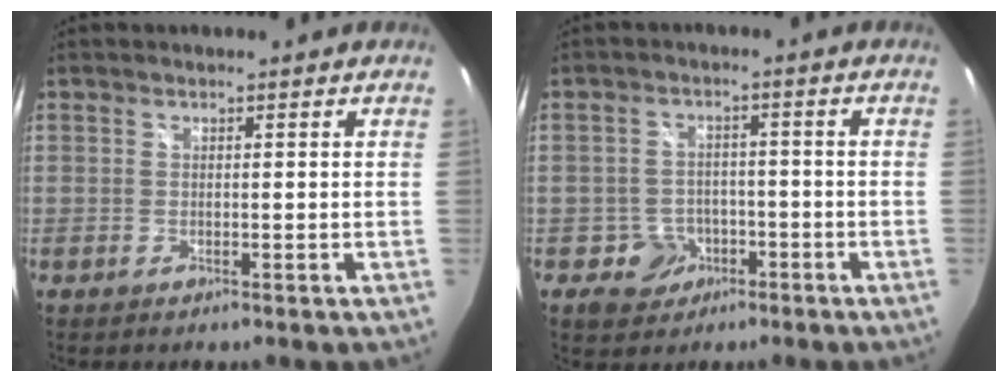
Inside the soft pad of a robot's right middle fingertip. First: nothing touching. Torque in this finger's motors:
{"motor_torque": [0.42, -0.50, 0.00, 0.03]}